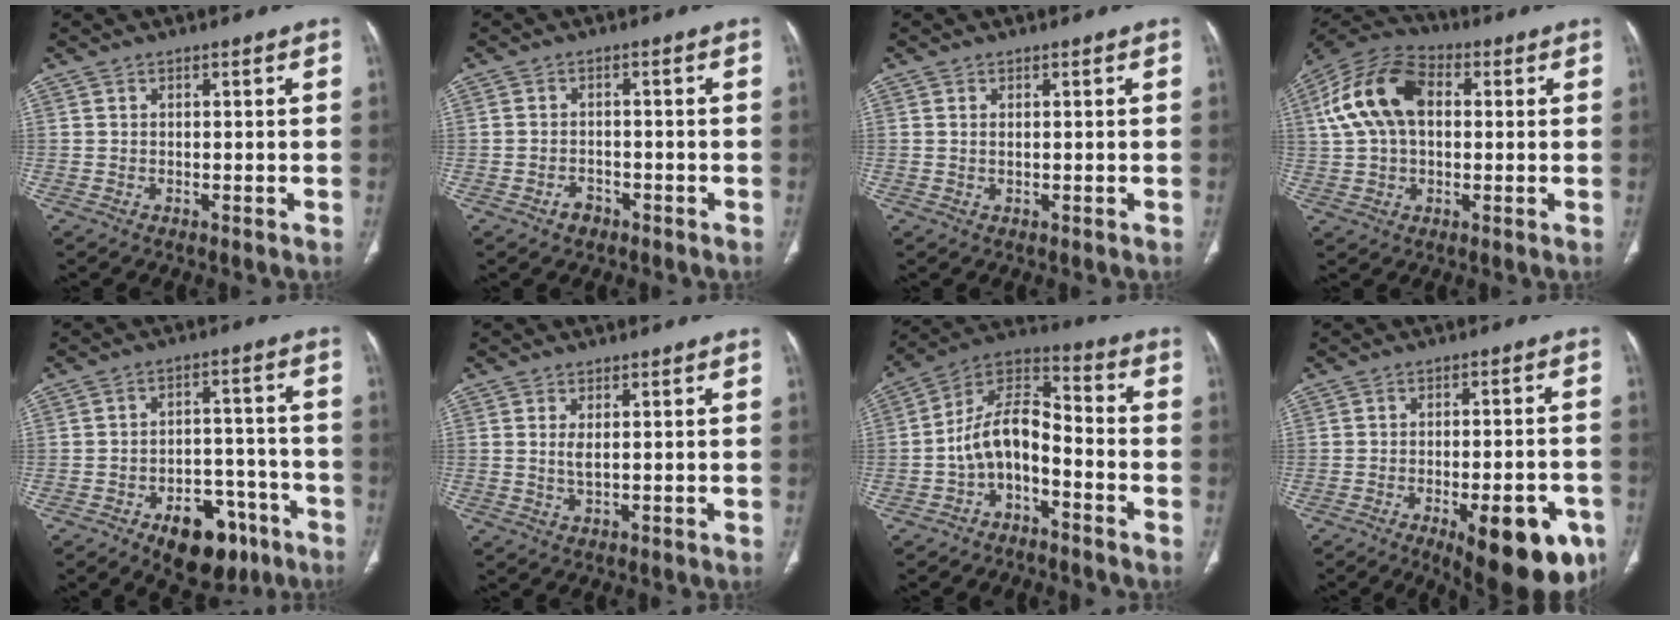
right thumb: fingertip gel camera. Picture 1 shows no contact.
{"total": 2.5, "force": [-1.5, 1.8, 0.9], "torque": [-0.012, 0.014, -0.020]}
{"total": 0.7, "force": [0.2, 0.3, 0.6], "torque": [-0.015, 0.001, 0.006]}
{"total": 15.1, "force": [2.7, 9.7, 11.2], "torque": [-0.214, 0.029, 0.040]}
{"total": 13.5, "force": [-7.9, 7.7, 7.9], "torque": [-0.070, 0.056, -0.108]}
{"total": 2.2, "force": [0.4, 0.8, 2.0], "torque": [-0.043, -0.007, 0.014]}
{"total": 11.1, "force": [-4.2, 6.3, 8.2], "torque": [-0.138, 0.085, -0.085]}
{"total": 15.6, "force": [-7.2, 5.8, 12.6], "torque": [-0.112, 0.018, -0.083]}